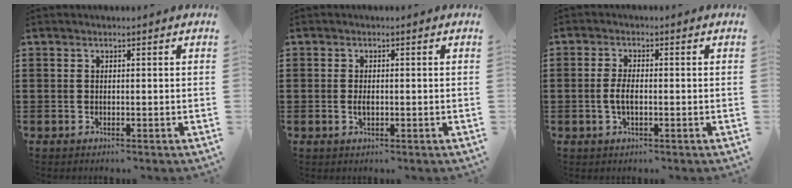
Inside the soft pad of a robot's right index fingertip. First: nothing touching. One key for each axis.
{"total": 1.7, "fx": -0.3, "fy": 0.7, "fz": 1.5, "tx": -0.029, "ty": 0.000, "tz": -0.005}
{"total": 2.8, "fx": -0.5, "fy": 1.1, "fz": 2.6, "tx": -0.062, "ty": -0.002, "tz": -0.013}